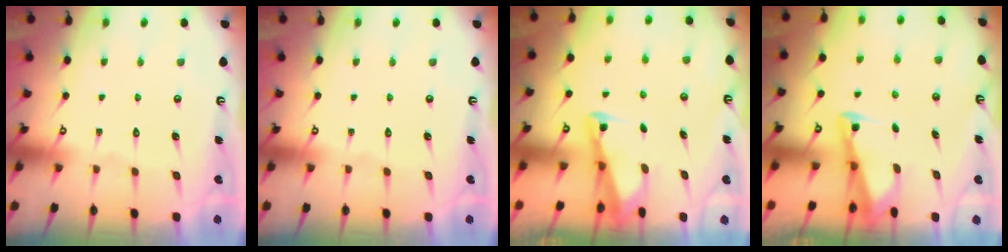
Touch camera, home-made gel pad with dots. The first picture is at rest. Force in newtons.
{"total": 0.0}
{"total": 2.8, "press": 2.8, "slide": 0.3}
{"total": 2.9, "press": 2.8, "slide": 0.3}